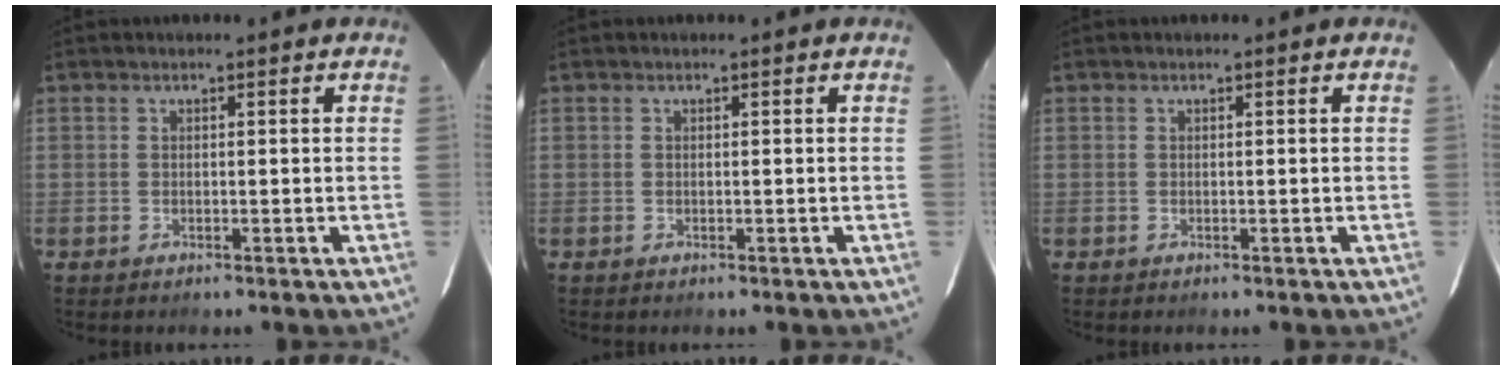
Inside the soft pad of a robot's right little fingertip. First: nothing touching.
{"total": 0.0}
{"total": 0.0}